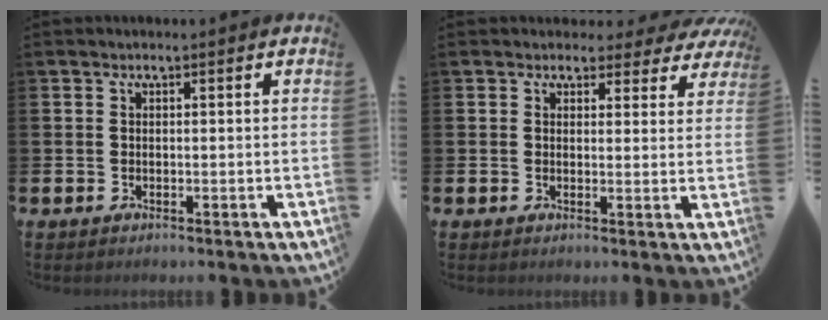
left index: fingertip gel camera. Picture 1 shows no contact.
{"total": 2.7, "force": [2.2, 1.5, 0.3], "torque": [0.003, -0.015, 0.033]}